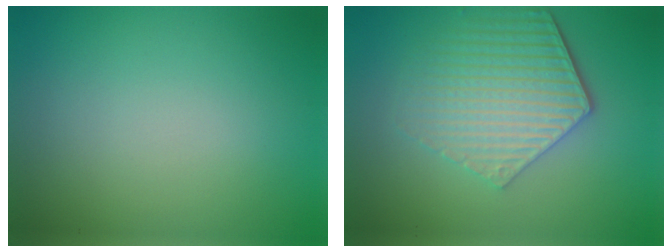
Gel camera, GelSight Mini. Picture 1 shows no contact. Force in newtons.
{"total": 5.9, "press": 4.3, "slide": 4.0}